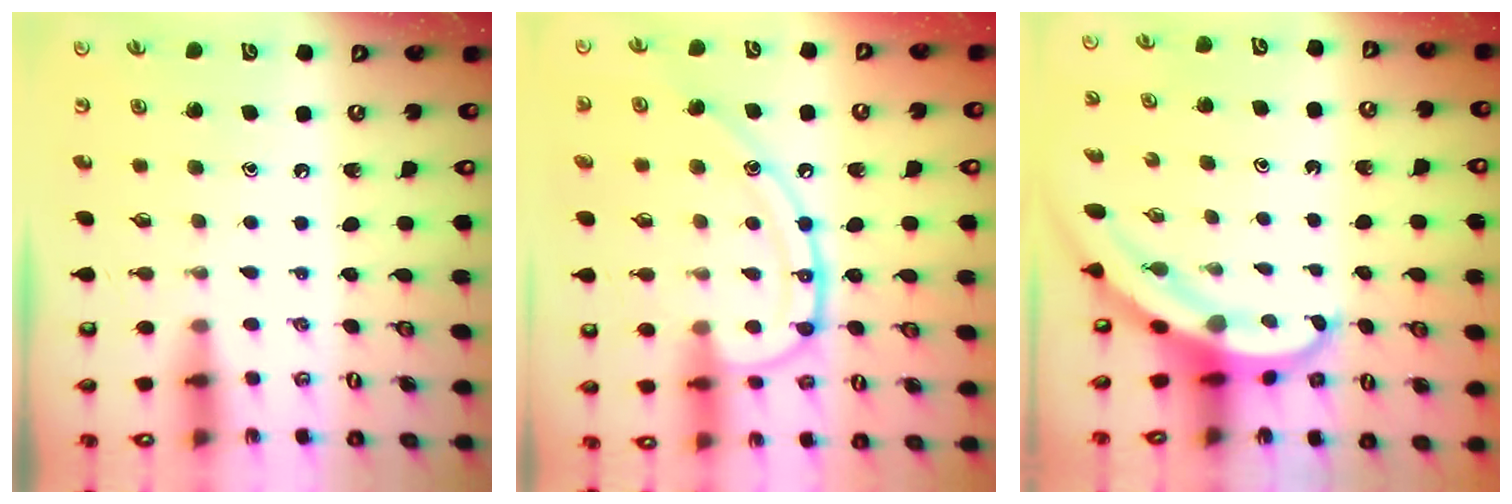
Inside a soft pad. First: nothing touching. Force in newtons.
{"total": 16.5, "press": 16.4, "slide": 1.4}
{"total": 5.1, "press": 5.1, "slide": 0.5}